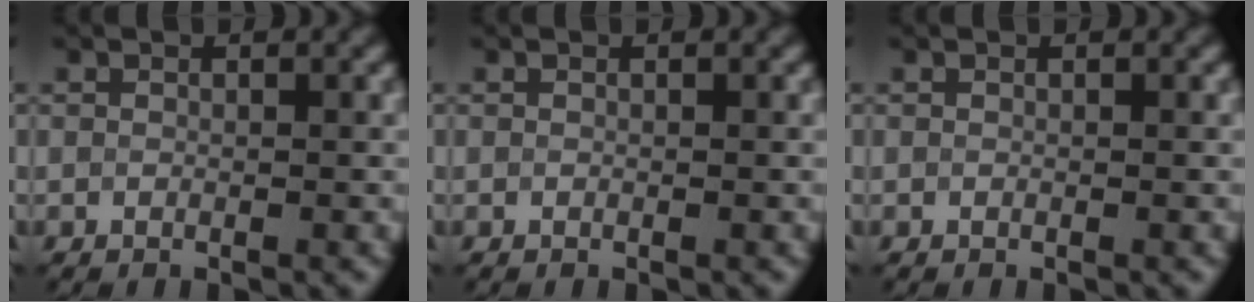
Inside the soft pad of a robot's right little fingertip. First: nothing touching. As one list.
[{"total": 0.0}, {"total": 0.0}]